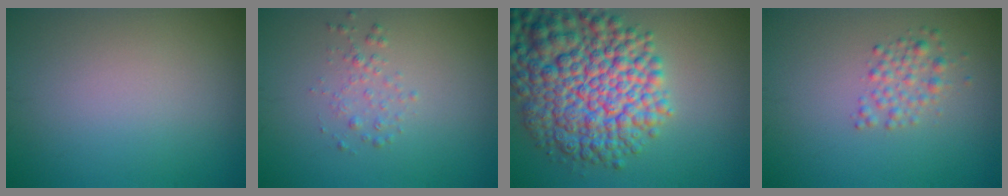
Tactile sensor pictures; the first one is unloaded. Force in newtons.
{"total": 1.3, "press": 1.3, "slide": 0.0}
{"total": 11.5, "press": 11.5, "slide": 0.4}
{"total": 2.0, "press": 2.0, "slide": 0.1}